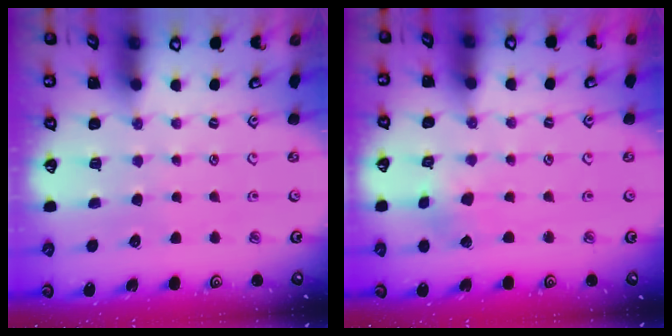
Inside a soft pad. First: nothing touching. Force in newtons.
{"total": 1.9, "press": 1.9, "slide": 0.1}